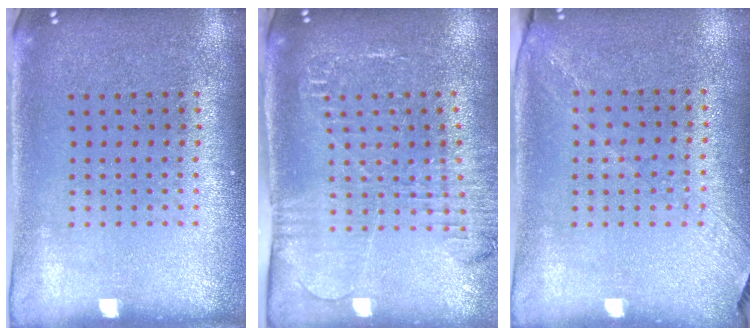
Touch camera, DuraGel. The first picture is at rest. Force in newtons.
{"total": 1.9, "press": 1.9, "slide": 0.3}
{"total": 1.3, "press": 1.0, "slide": 0.9}